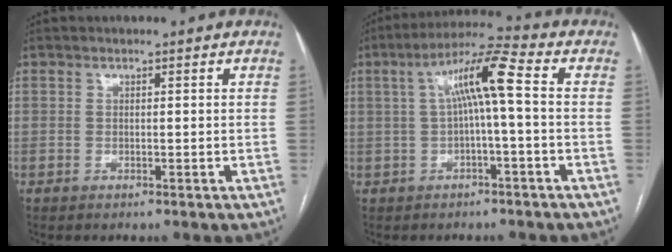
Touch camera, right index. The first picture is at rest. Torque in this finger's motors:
{"motor_torque": [0.79, -0.16, 0.36, 0.13]}